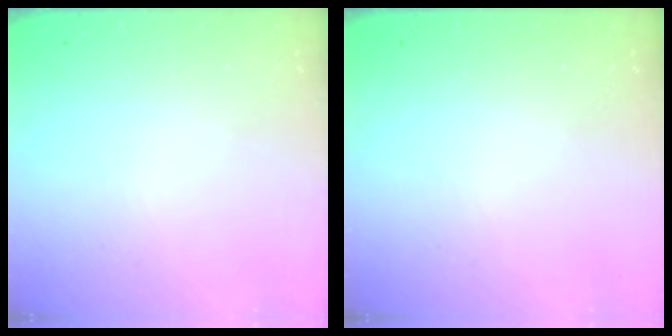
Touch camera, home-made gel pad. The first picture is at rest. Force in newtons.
{"total": 0.0}